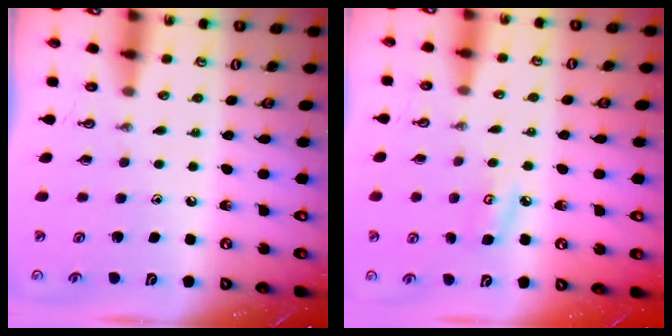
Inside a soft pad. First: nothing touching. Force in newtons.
{"total": 5.0, "press": 5.0, "slide": 0.5}